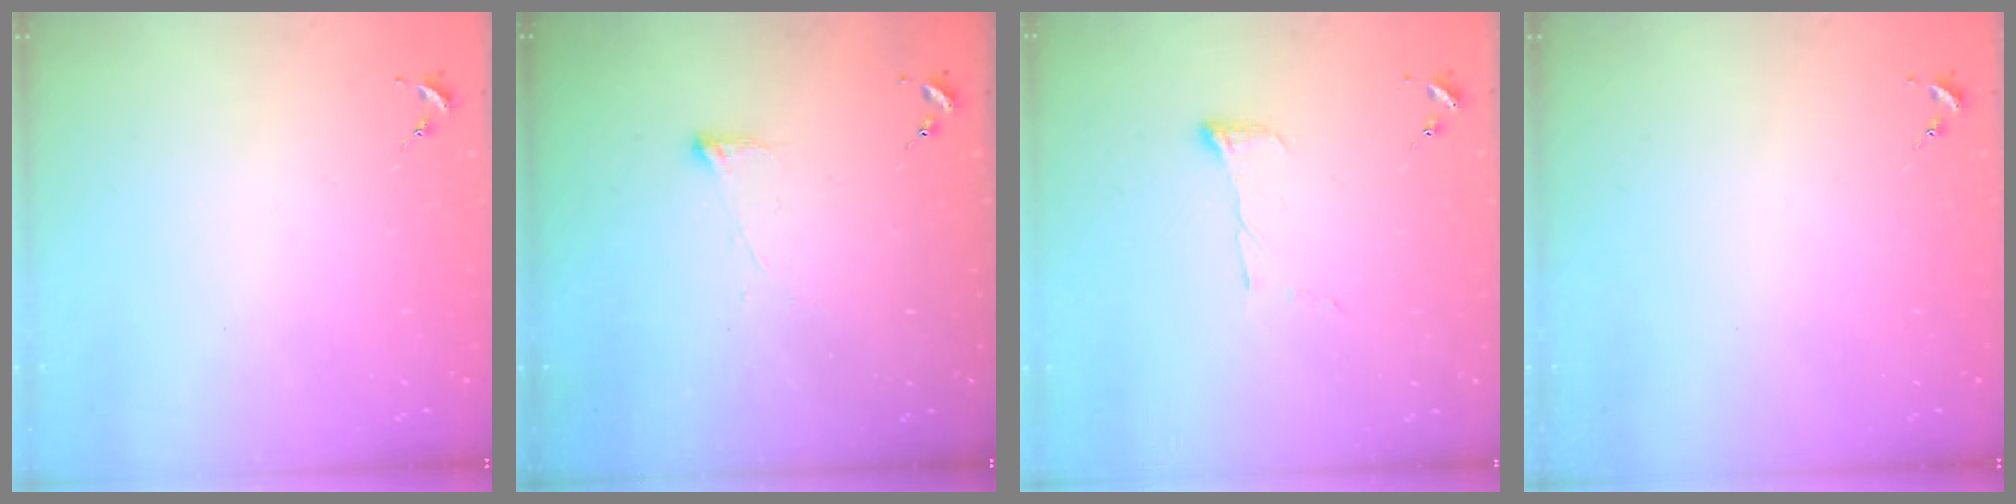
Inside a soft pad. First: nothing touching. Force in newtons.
{"total": 2.8, "press": 2.7, "slide": 0.7}
{"total": 6.1, "press": 6.1, "slide": 0.3}
{"total": 0.0}